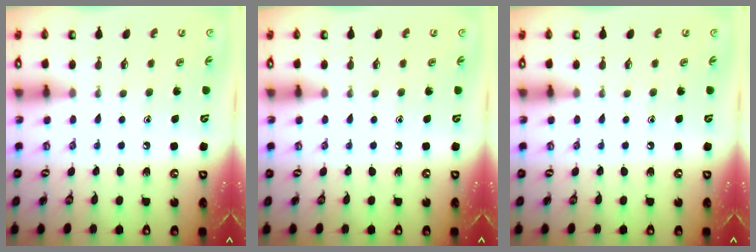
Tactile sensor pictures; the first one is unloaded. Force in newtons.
{"total": 0.0}
{"total": 0.0}